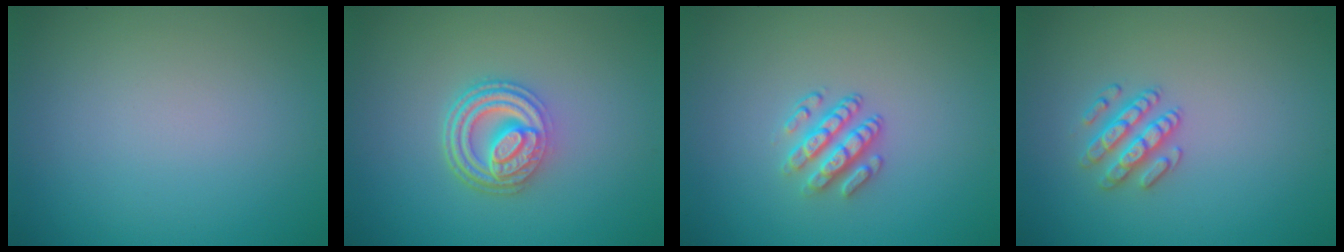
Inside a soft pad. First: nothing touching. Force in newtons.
{"total": 4.6, "press": 3.3, "slide": 3.2}
{"total": 2.9, "press": 2.5, "slide": 1.5}
{"total": 2.5, "press": 2.5, "slide": 0.4}